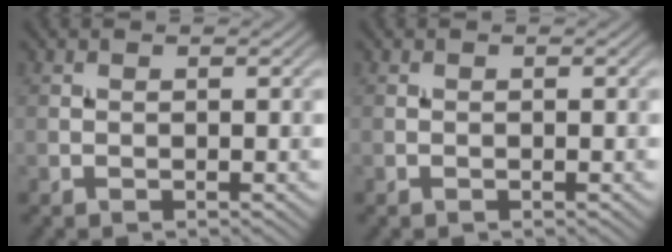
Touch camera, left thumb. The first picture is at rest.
{"total": 0.0}